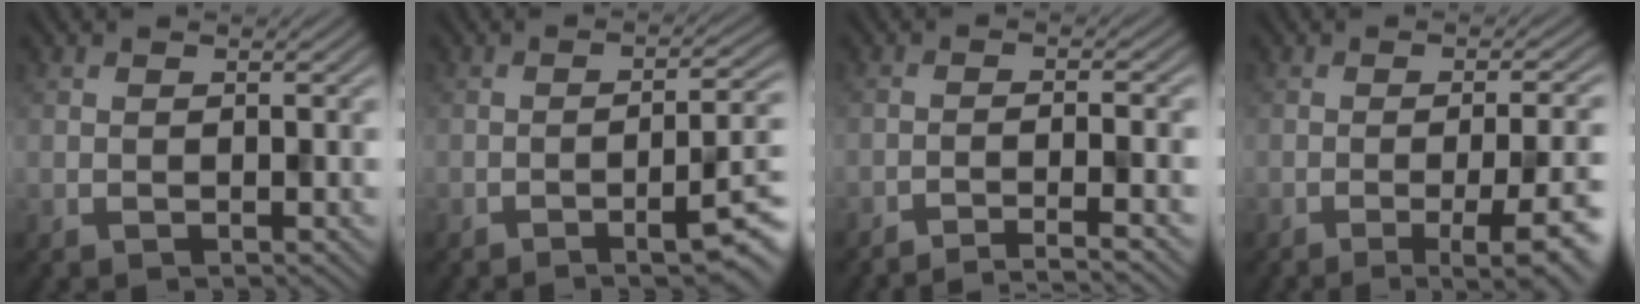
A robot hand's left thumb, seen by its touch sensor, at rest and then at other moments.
{"total": 7.8, "force": [-3.7, 1.5, 6.7], "torque": [-0.094, -0.001, -0.052]}
{"total": 5.3, "force": [-4.3, 0.3, 3.0], "torque": [-0.038, 0.021, -0.074]}
{"total": 8.7, "force": [-3.4, 2.1, 7.7], "torque": [-0.098, -0.004, -0.036]}